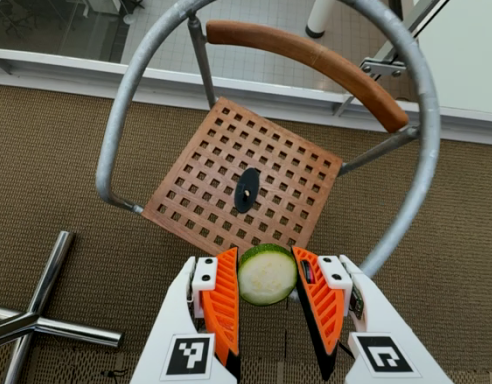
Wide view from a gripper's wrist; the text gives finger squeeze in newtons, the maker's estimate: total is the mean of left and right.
{"total": 9.1, "left": 9.3, "right": 8.8}